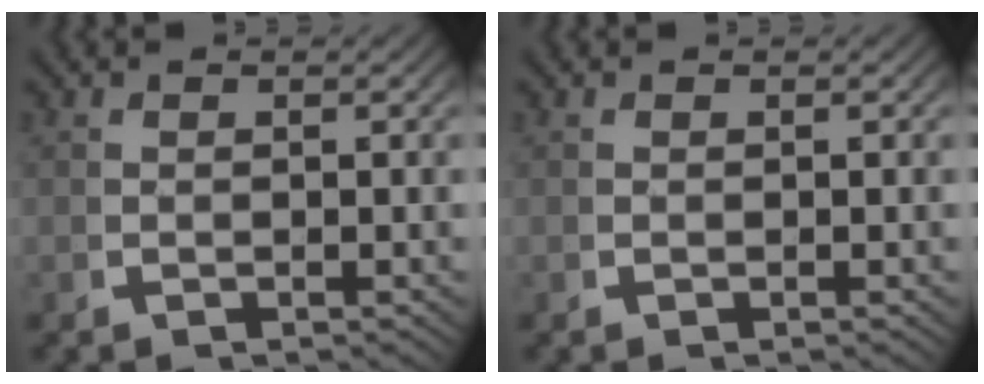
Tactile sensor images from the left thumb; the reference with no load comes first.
{"total": 0.0}